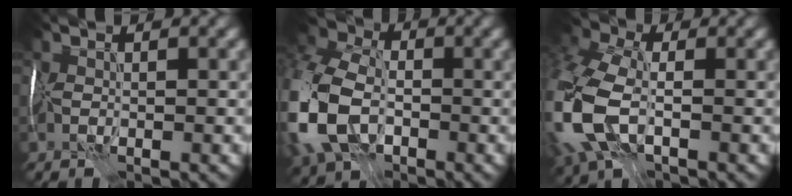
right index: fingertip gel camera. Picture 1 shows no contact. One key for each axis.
{"total": 13.9, "fx": -3.9, "fy": 9.3, "fz": 9.6, "tx": -0.243, "ty": -0.019, "tz": -0.086}
{"total": 12.3, "fx": -2.8, "fy": 7.7, "fz": 9.1, "tx": -0.243, "ty": -0.021, "tz": -0.053}